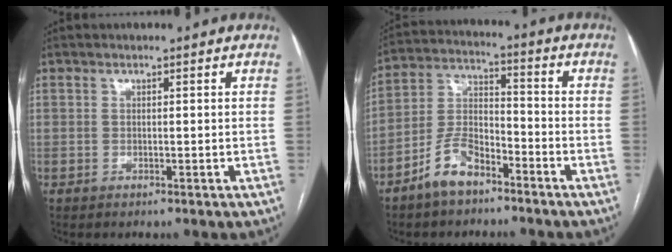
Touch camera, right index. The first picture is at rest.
{"total": 8.5, "force": [-5.8, 3.7, 5.0], "torque": [-0.111, 0.010, -0.115]}